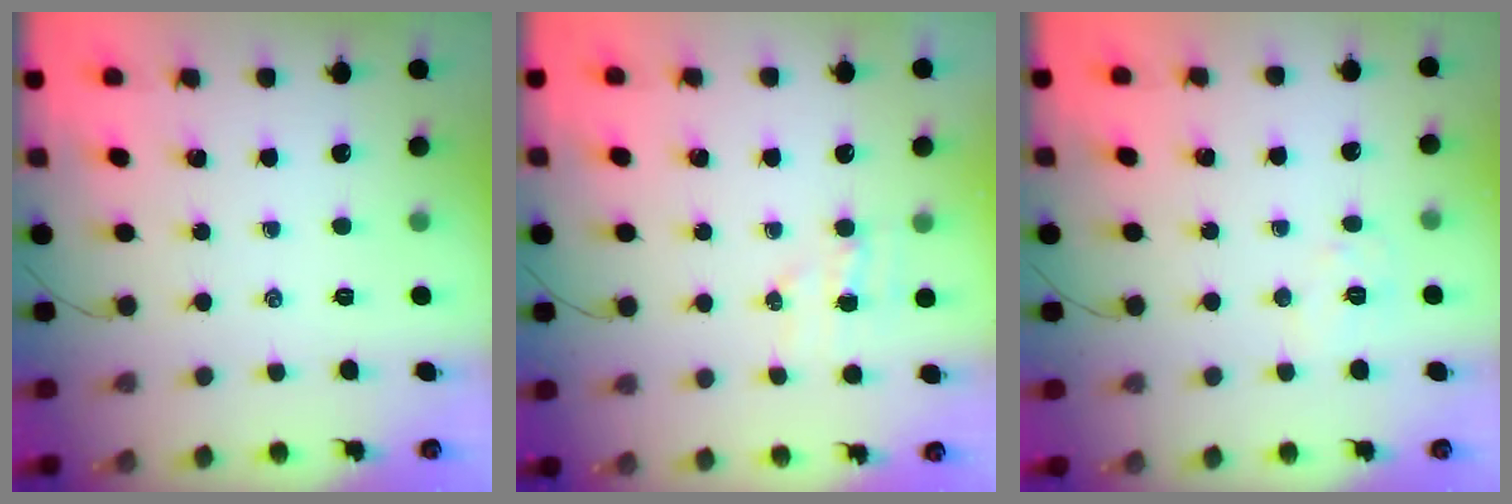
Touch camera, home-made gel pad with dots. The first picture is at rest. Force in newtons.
{"total": 5.0, "press": 4.9, "slide": 1.2}
{"total": 6.1, "press": 6.0, "slide": 1.1}